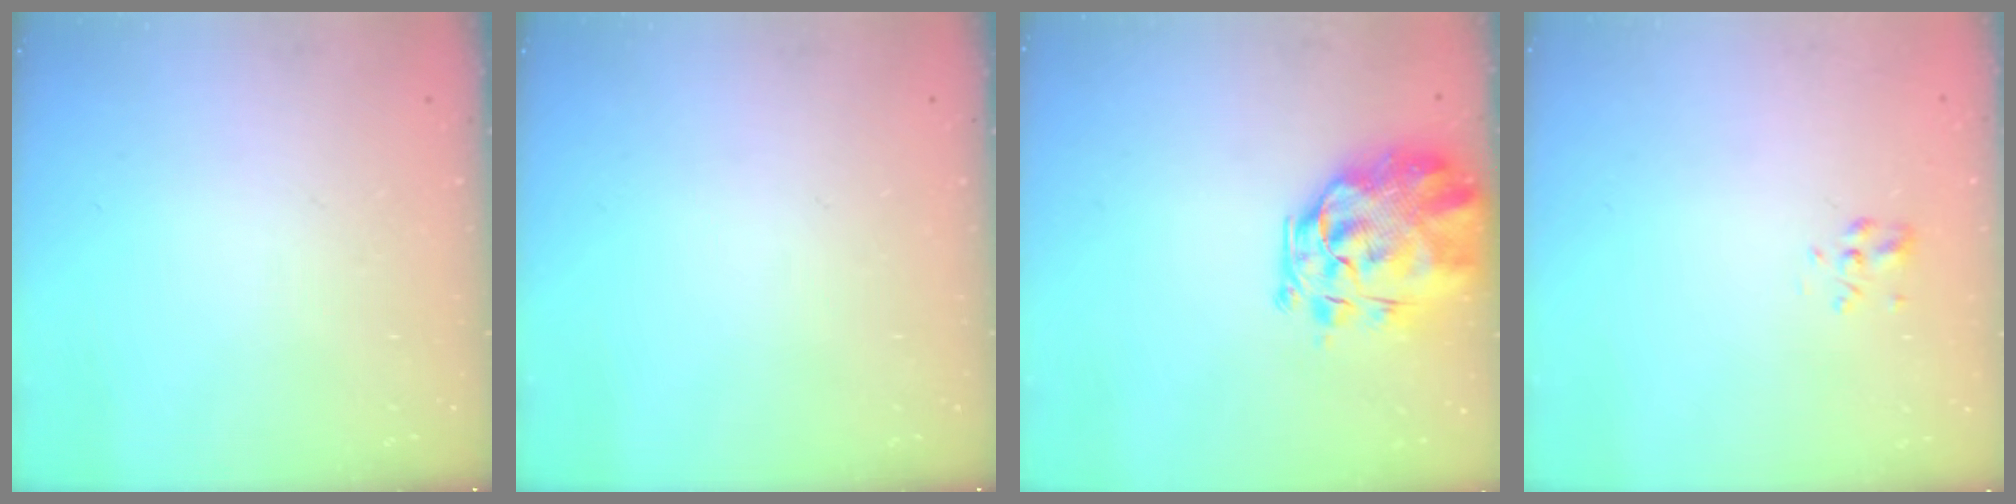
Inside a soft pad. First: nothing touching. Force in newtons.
{"total": 0.0}
{"total": 3.5, "press": 3.2, "slide": 1.5}
{"total": 1.4, "press": 1.2, "slide": 0.7}